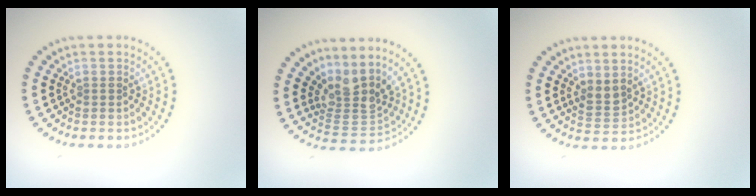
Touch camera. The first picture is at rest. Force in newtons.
{"total": 3.6, "press": 2.4, "slide": 2.7}
{"total": 1.5, "press": 1.3, "slide": 0.8}